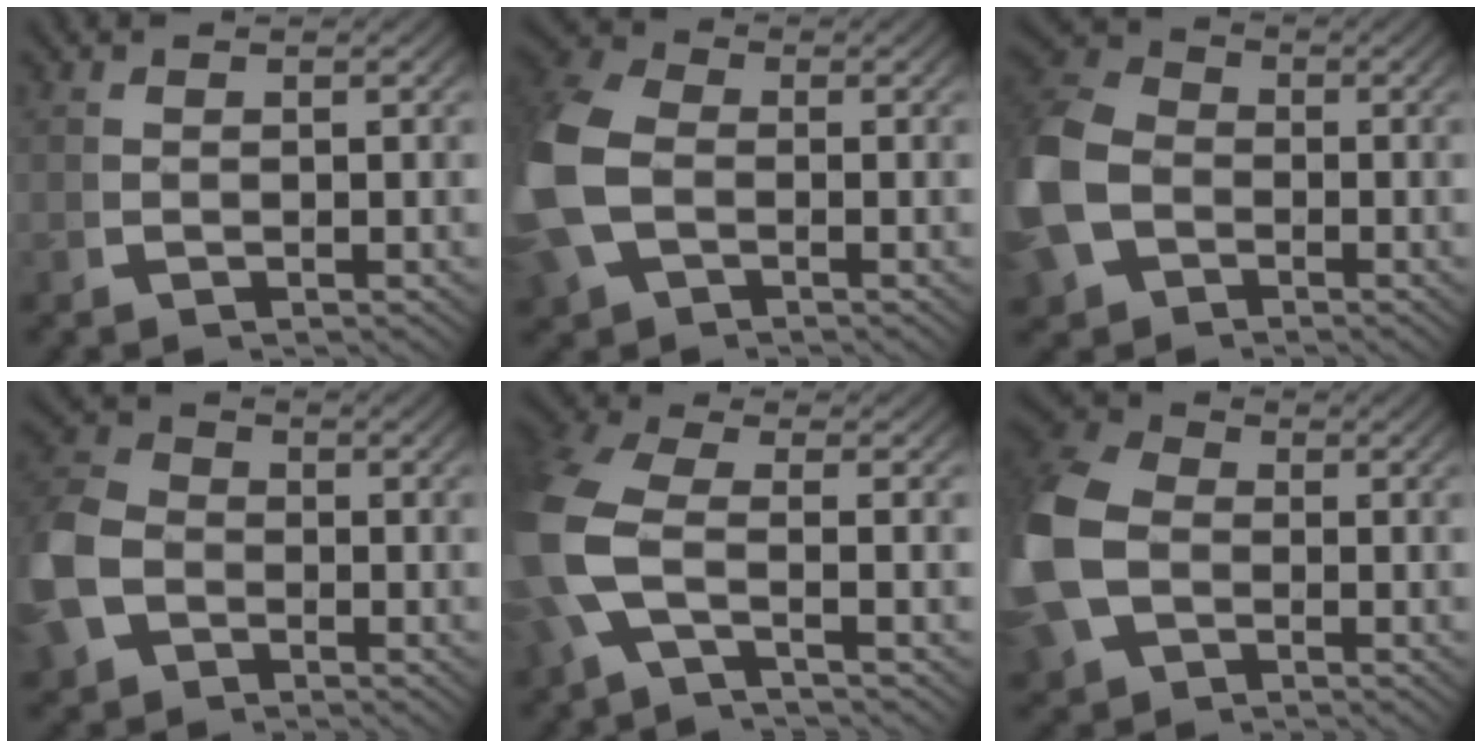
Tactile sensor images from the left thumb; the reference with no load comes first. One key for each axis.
{"total": 8.4, "fx": -0.8, "fy": 6.6, "fz": 5.2, "tx": -0.164, "ty": -0.028, "tz": -0.001}
{"total": 10.2, "fx": -1.1, "fy": 8.5, "fz": 5.5, "tx": -0.155, "ty": -0.033, "tz": -0.011}
{"total": 8.1, "fx": -1.6, "fy": 6.7, "fz": 4.1, "tx": -0.123, "ty": -0.031, "tz": -0.020}
{"total": 7.4, "fx": -0.8, "fy": 4.7, "fz": 5.7, "tx": -0.169, "ty": -0.024, "tz": -0.010}
{"total": 10.6, "fx": -0.6, "fy": 8.5, "fz": 6.2, "tx": -0.177, "ty": -0.032, "tz": 0.001}